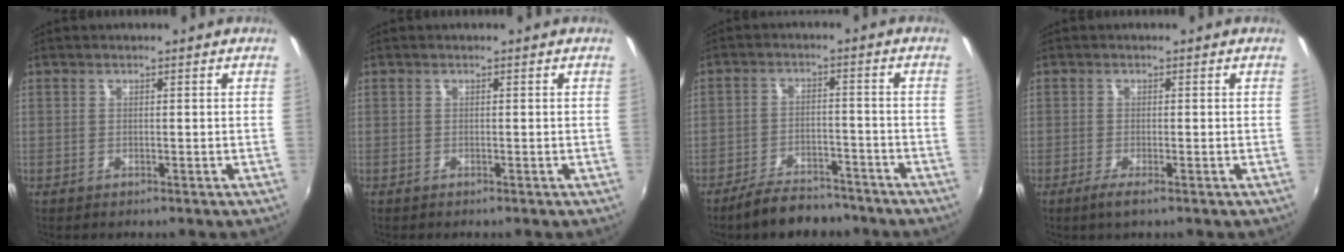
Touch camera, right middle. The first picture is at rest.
{"total": 0.0}
{"total": 9.0, "force": [-7.7, 3.2, 3.5], "torque": [-0.083, 0.008, -0.113]}
{"total": 2.2, "force": [-1.3, -0.2, 1.8], "torque": [-0.037, -0.010, -0.026]}